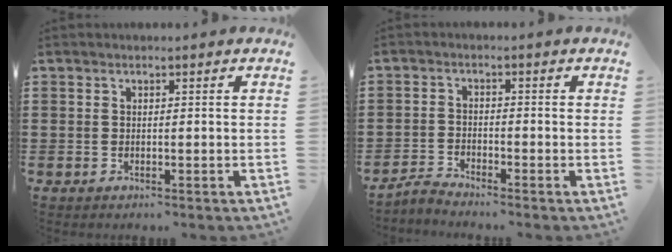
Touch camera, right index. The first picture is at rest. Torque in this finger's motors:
{"motor_torque": [-0.61, 0.36, -0.70, -0.21]}